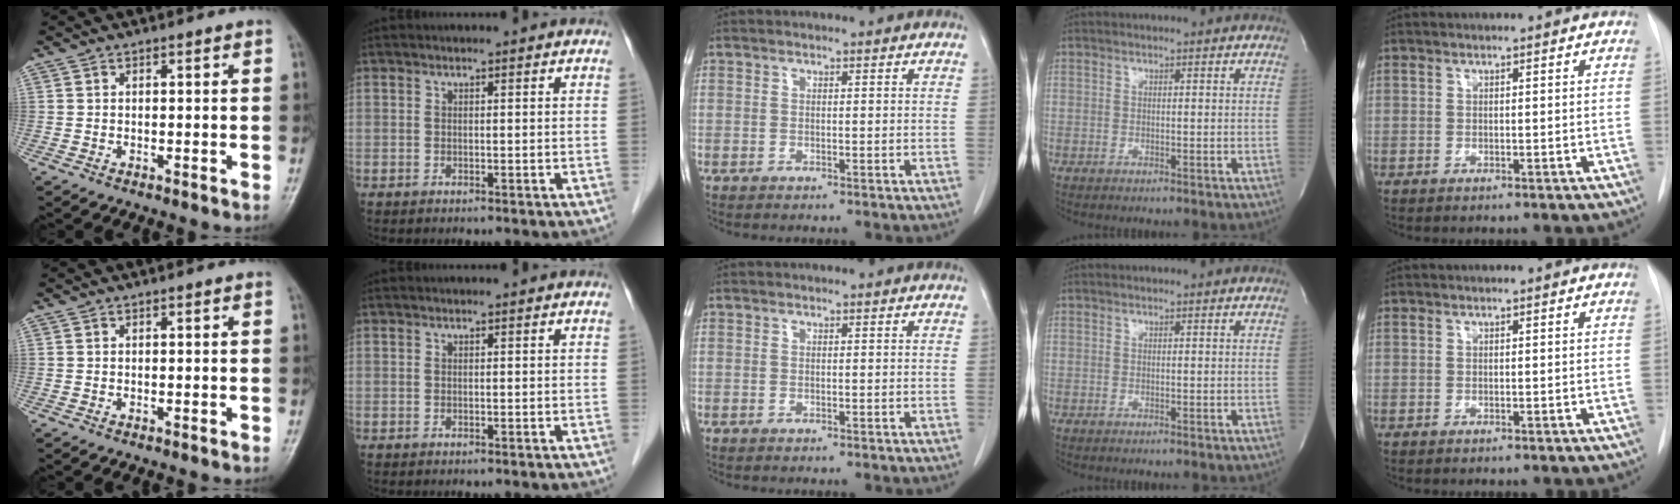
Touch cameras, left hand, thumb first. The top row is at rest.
{}